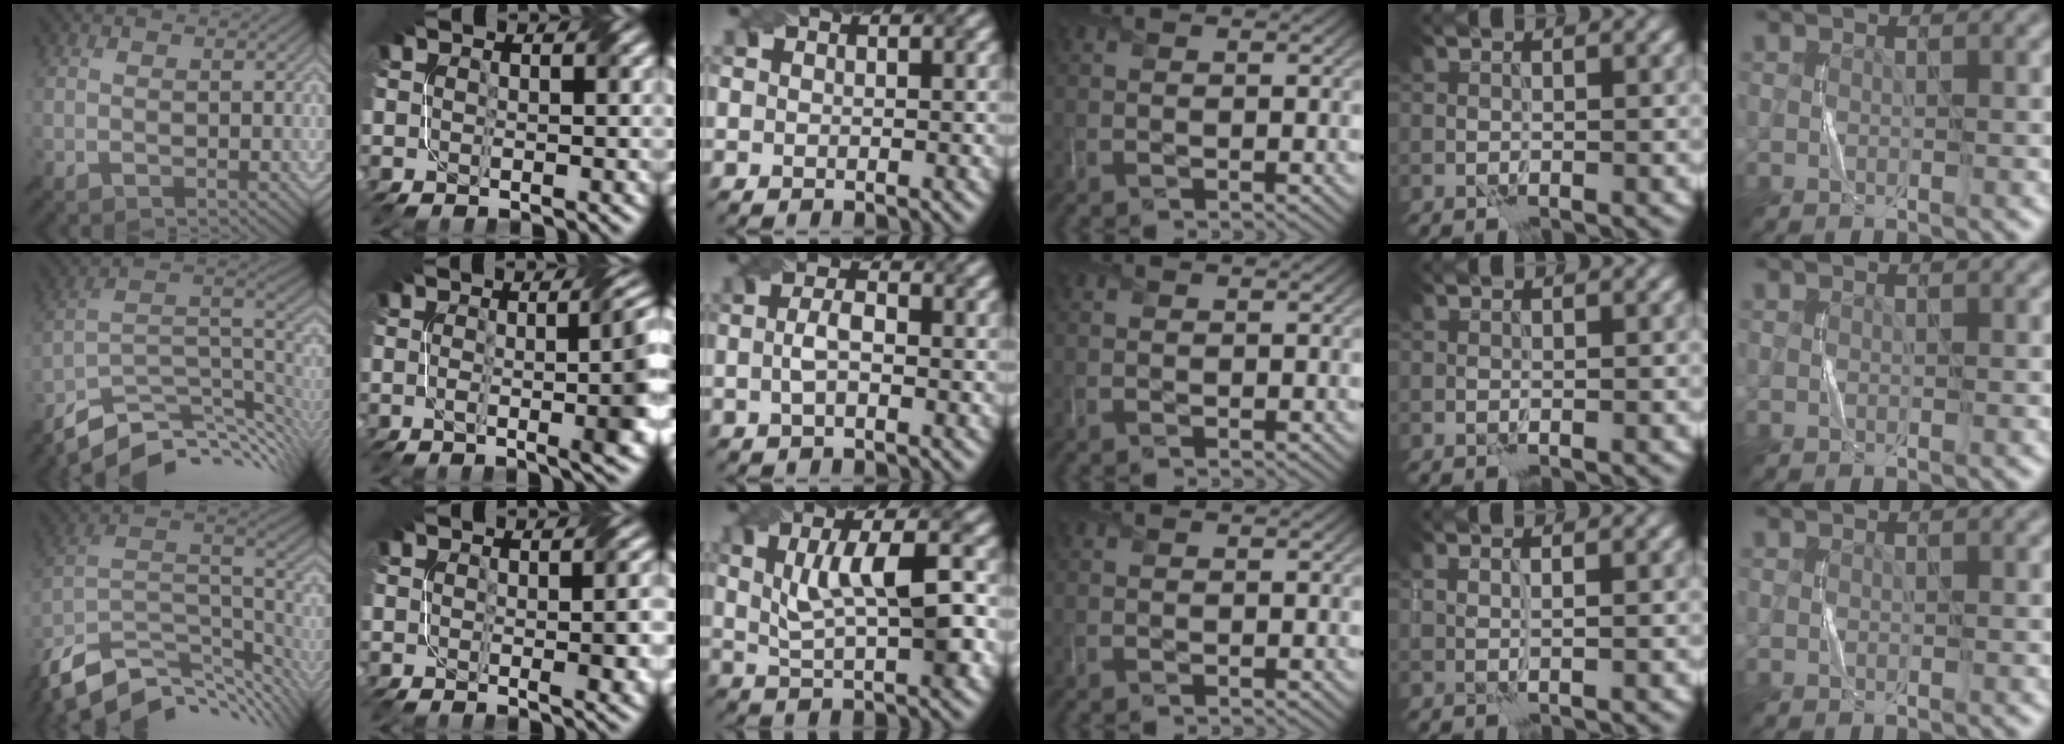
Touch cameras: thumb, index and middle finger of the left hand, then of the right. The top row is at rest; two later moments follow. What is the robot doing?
{"motion": "twist", "object": "screw"}